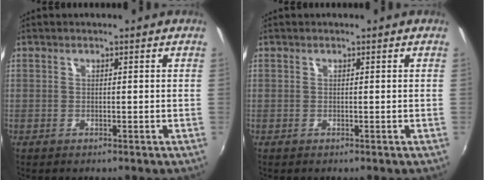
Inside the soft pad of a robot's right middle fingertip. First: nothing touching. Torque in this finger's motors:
{"motor_torque": [0.05, -0.04, -0.02, 0.00]}